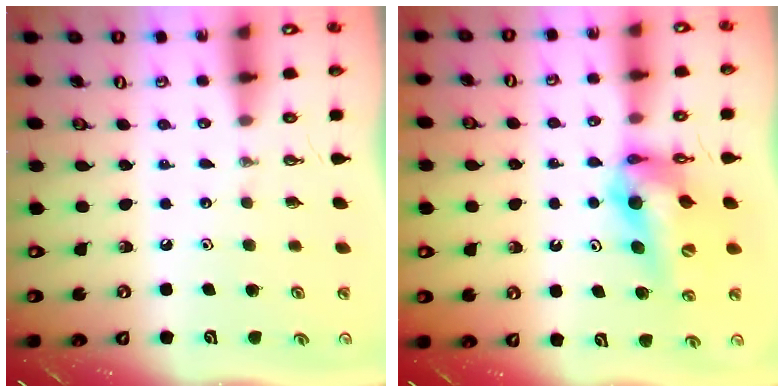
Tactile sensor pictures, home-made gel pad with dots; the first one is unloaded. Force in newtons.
{"total": 12.8, "press": 12.7, "slide": 1.2}